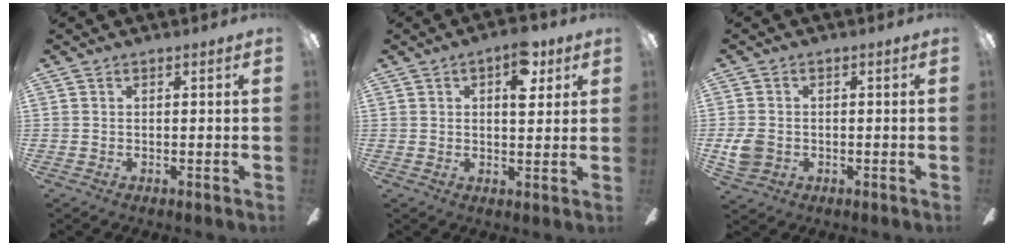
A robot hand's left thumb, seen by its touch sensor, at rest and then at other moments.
{"total": 8.2, "force": [3.9, 4.1, 6.0], "torque": [-0.067, -0.012, 0.058]}
{"total": 5.6, "force": [-0.7, 4.7, 3.0], "torque": [-0.063, 0.007, -0.013]}